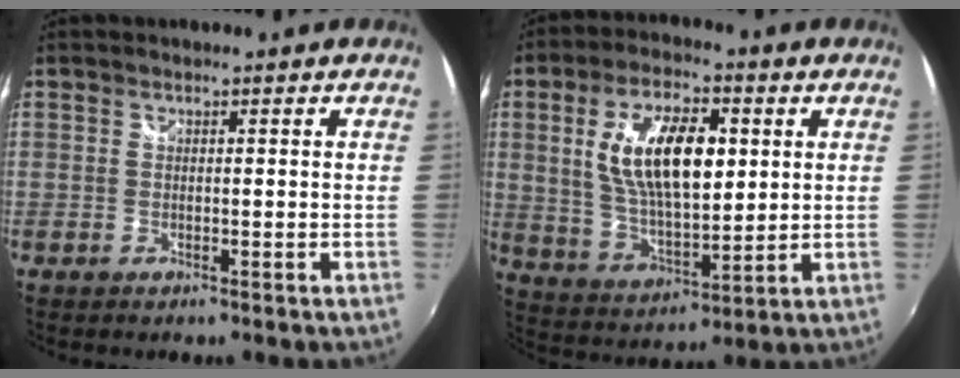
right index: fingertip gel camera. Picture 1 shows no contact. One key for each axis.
{"total": 15.7, "fx": 3.7, "fy": 6.7, "fz": 13.8, "tx": -0.257, "ty": 0.005, "tz": 0.075}